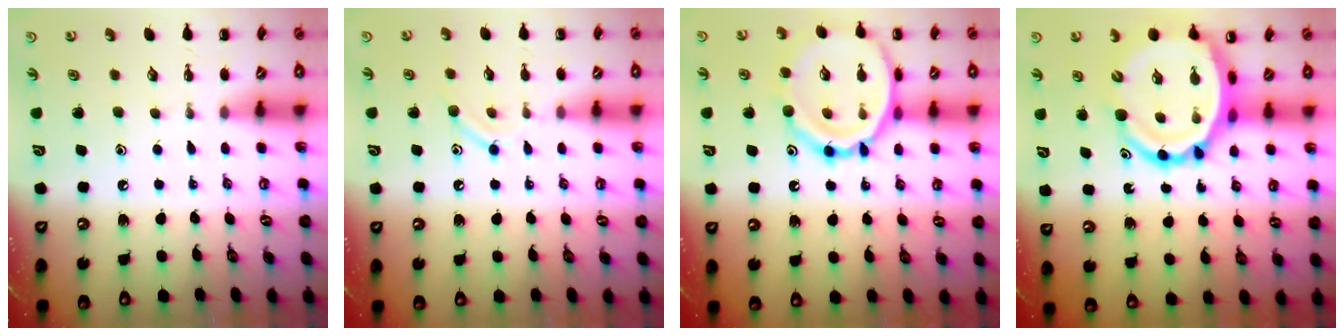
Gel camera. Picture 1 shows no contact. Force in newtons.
{"total": 8.5, "press": 8.4, "slide": 1.4}
{"total": 17.7, "press": 17.7, "slide": 1.3}
{"total": 15.1, "press": 14.4, "slide": 4.3}